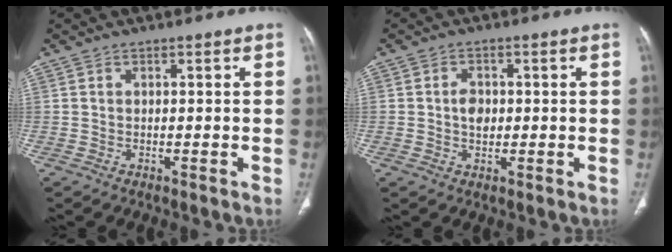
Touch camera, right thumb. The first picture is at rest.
{"total": 3.5, "force": [0.2, 2.5, 2.4], "torque": [-0.030, 0.004, 0.002]}